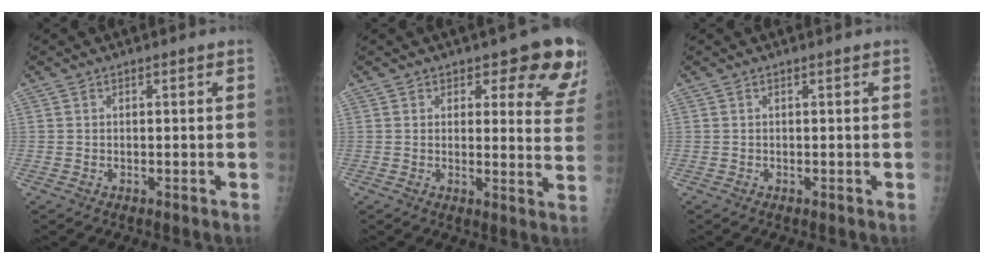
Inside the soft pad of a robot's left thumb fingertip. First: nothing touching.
{"total": 10.7, "force": [7.7, 5.1, 5.4], "torque": [-0.008, -0.044, 0.065]}
{"total": 0.0}